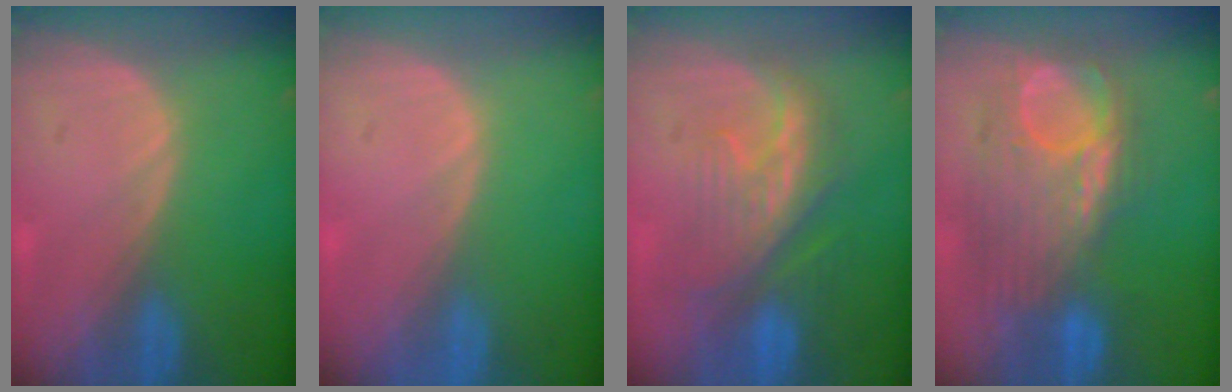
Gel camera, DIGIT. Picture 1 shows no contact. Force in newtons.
{"total": 0.0}
{"total": 8.5, "press": 8.2, "slide": 2.3}
{"total": 10.2, "press": 9.8, "slide": 2.7}